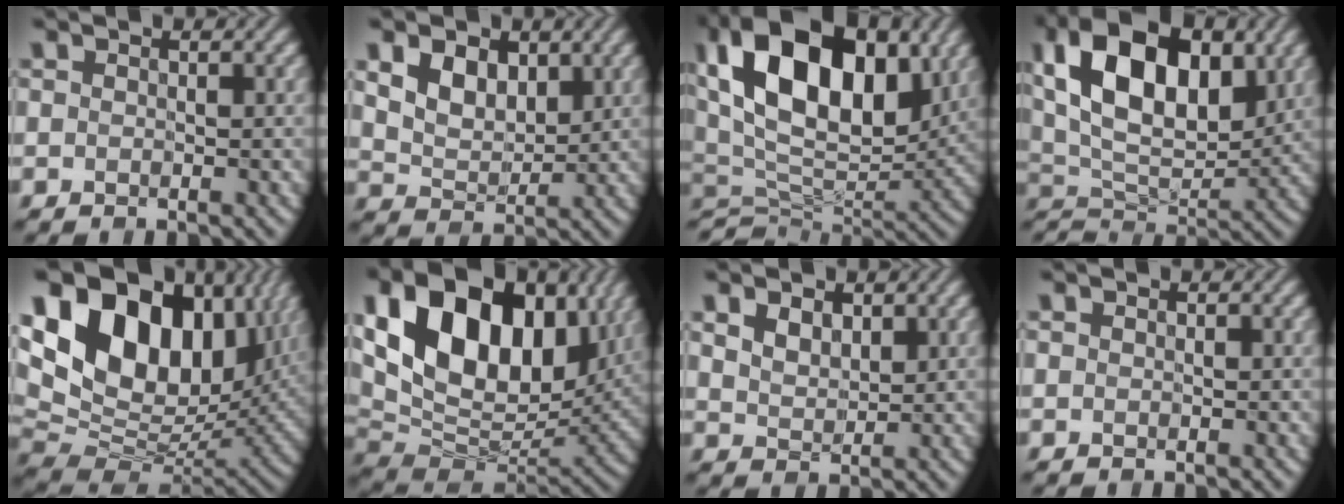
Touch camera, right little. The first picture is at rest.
{"total": 4.5, "force": [1.6, 3.1, 2.7], "torque": [-0.063, -0.014, 0.023]}
{"total": 17.0, "force": [6.4, 9.8, 12.3], "torque": [-0.214, 0.036, 0.098]}
{"total": 14.4, "force": [4.8, 8.0, 11.0], "torque": [-0.181, 0.023, 0.065]}
{"total": 18.3, "force": [7.4, 11.3, 12.4], "torque": [-0.233, 0.046, 0.121]}
{"total": 16.7, "force": [5.4, 10.8, 11.5], "torque": [-0.206, 0.021, 0.088]}
{"total": 2.6, "force": [1.1, 1.8, 1.6], "torque": [-0.040, -0.003, 0.014]}
{"total": 0.0}